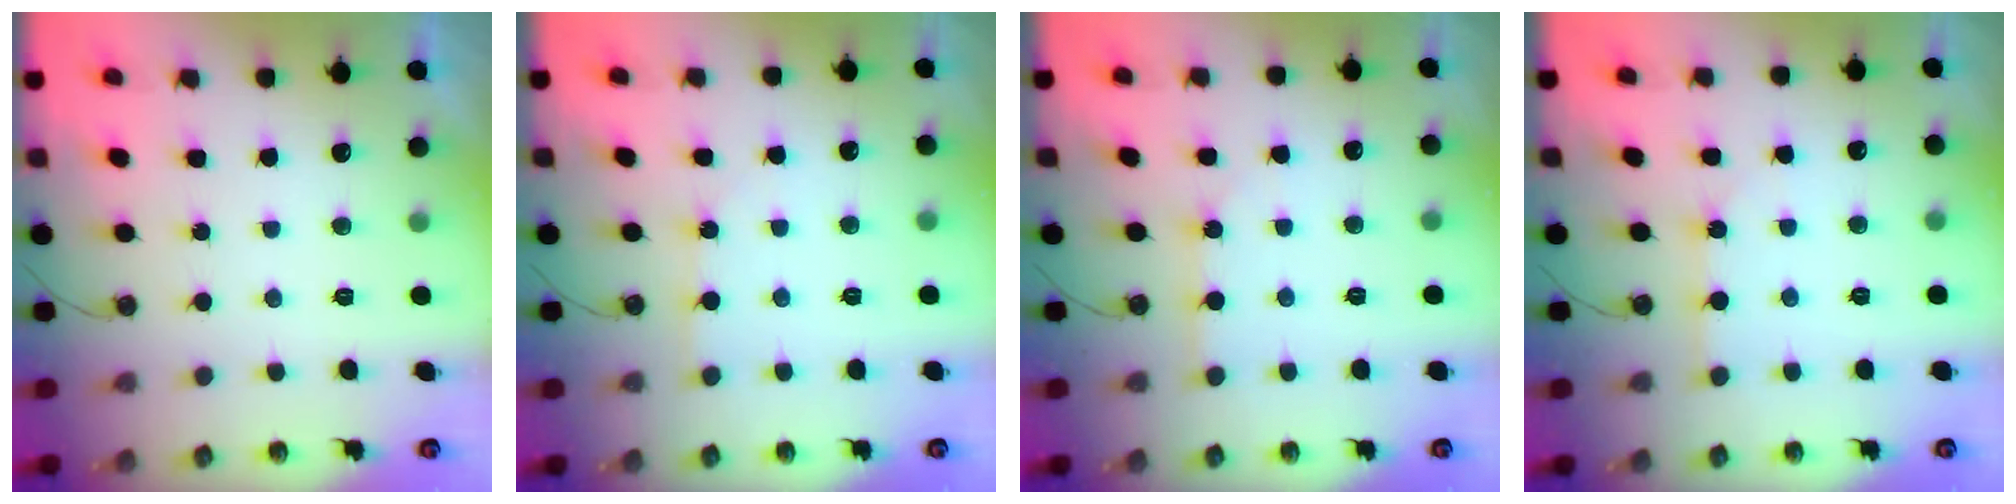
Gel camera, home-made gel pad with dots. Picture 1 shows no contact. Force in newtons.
{"total": 3.1, "press": 3.1, "slide": 0.4}
{"total": 2.5, "press": 2.5, "slide": 0.3}
{"total": 2.4, "press": 2.4, "slide": 0.3}